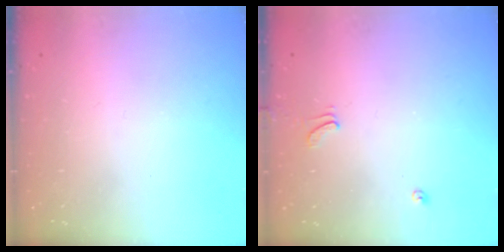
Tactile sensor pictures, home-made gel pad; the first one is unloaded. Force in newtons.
{"total": 2.0, "press": 1.9, "slide": 0.4}